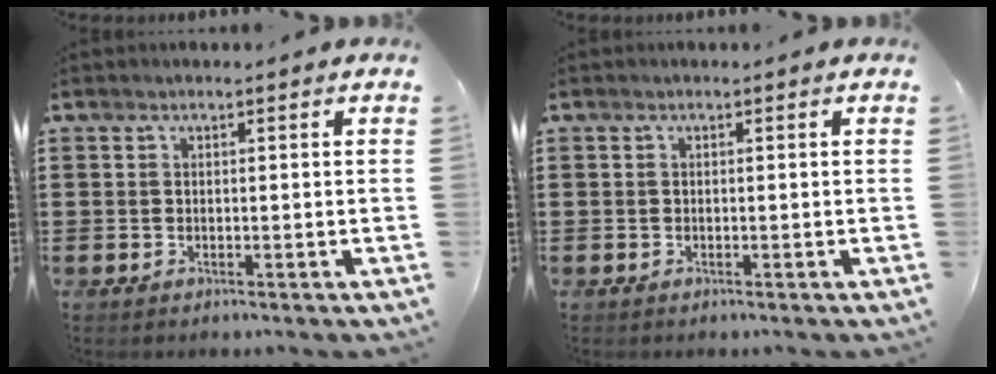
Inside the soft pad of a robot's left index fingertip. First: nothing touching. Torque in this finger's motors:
{"motor_torque": [-0.08, -0.01, -0.02, 0.00]}